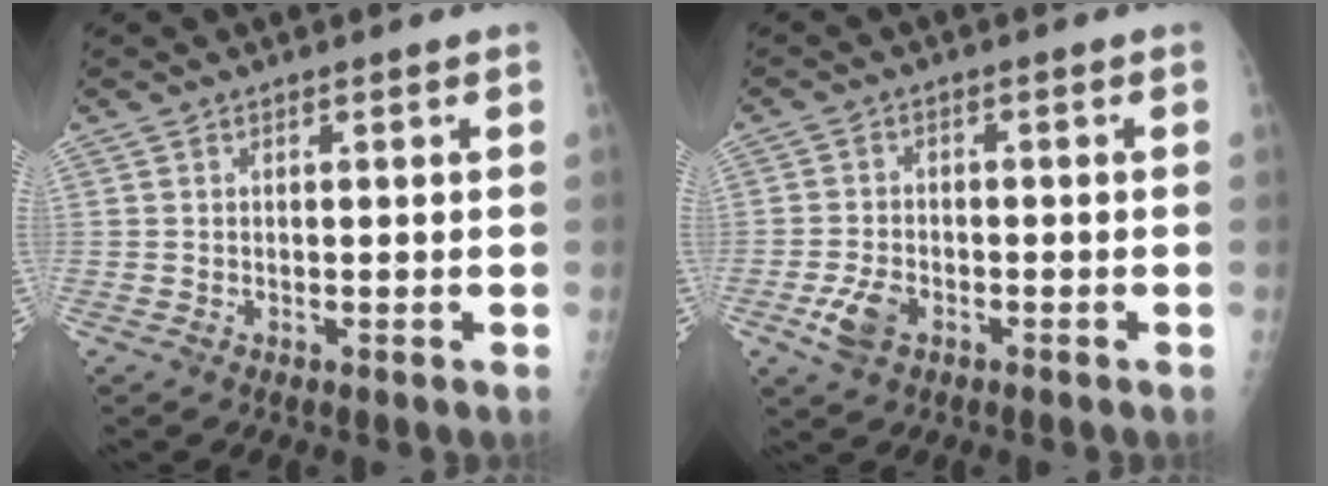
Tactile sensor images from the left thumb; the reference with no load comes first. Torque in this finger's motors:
{"motor_torque": [-0.53, 0.61, 0.40, 0.18, 0.04]}